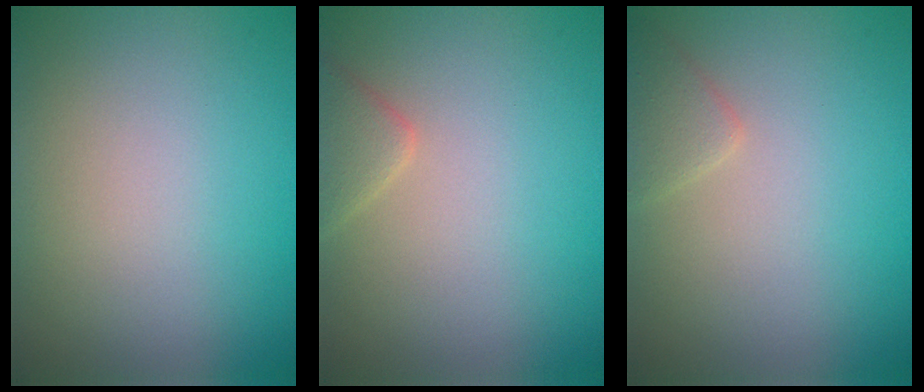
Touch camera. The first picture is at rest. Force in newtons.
{"total": 2.0, "press": 2.0, "slide": 0.1}
{"total": 1.6, "press": 1.6, "slide": 0.1}